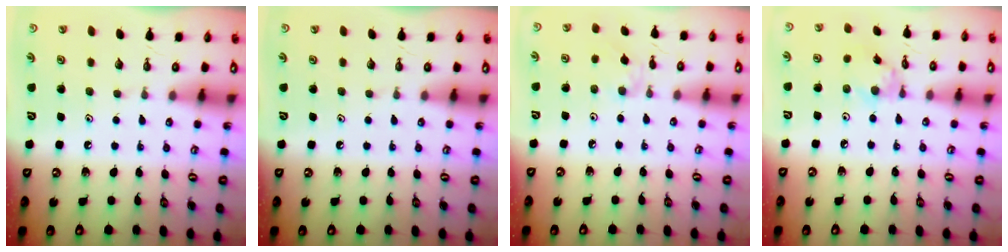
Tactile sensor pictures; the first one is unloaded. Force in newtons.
{"total": 0.0}
{"total": 2.0, "press": 1.9, "slide": 0.5}
{"total": 2.8, "press": 2.8, "slide": 0.1}